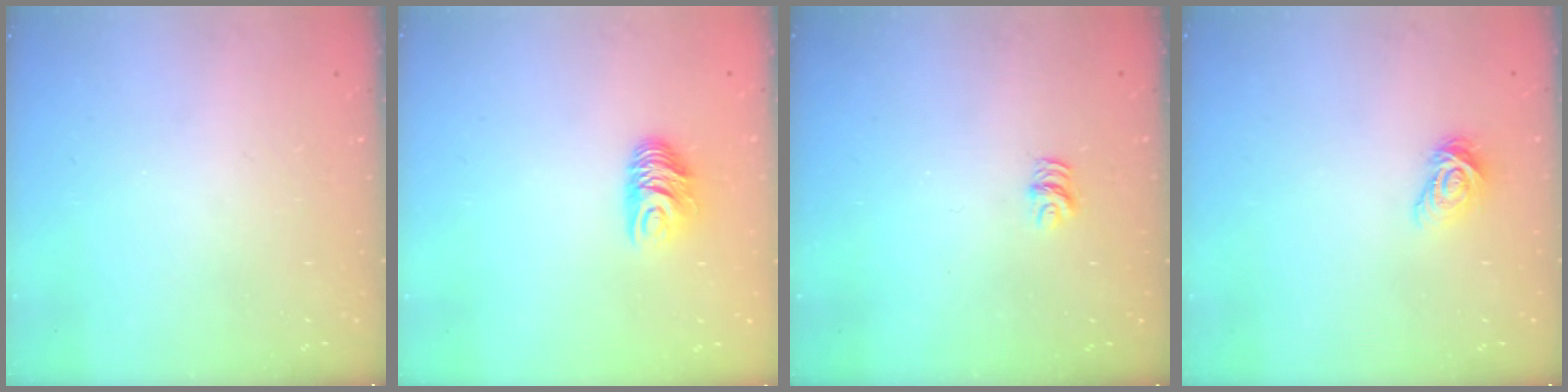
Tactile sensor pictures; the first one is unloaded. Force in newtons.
{"total": 7.5, "press": 7.5, "slide": 0.7}
{"total": 4.6, "press": 4.6, "slide": 0.4}
{"total": 5.4, "press": 5.4, "slide": 0.6}